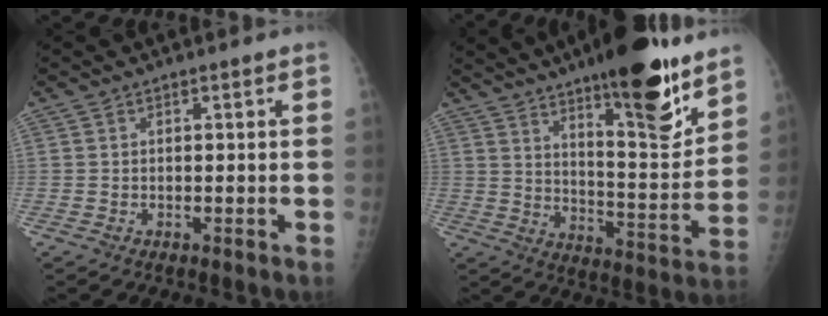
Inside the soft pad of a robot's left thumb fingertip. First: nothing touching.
{"total": 20.1, "force": [13.4, 4.8, 14.2], "torque": [-0.176, -0.084, 0.207]}